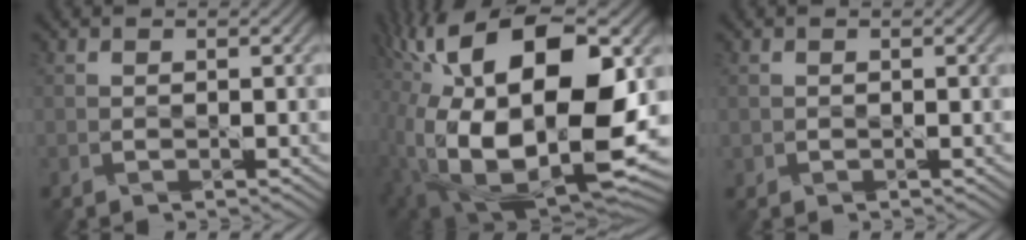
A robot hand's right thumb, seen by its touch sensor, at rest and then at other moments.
{"total": 18.8, "force": [1.5, 9.5, 16.1], "torque": [-0.312, 0.008, 0.023]}
{"total": 0.6, "force": [-0.1, 0.6, -0.1], "torque": [0.001, 0.000, -0.004]}